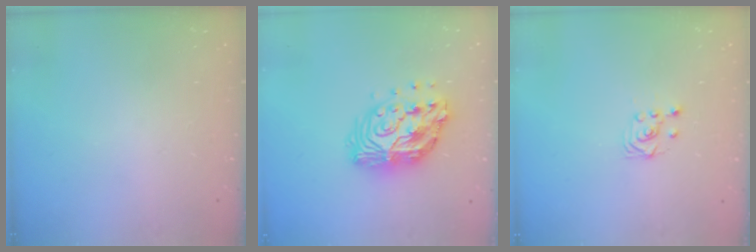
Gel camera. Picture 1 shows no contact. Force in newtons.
{"total": 15.1, "press": 15.0, "slide": 1.1}
{"total": 2.7, "press": 2.4, "slide": 1.3}